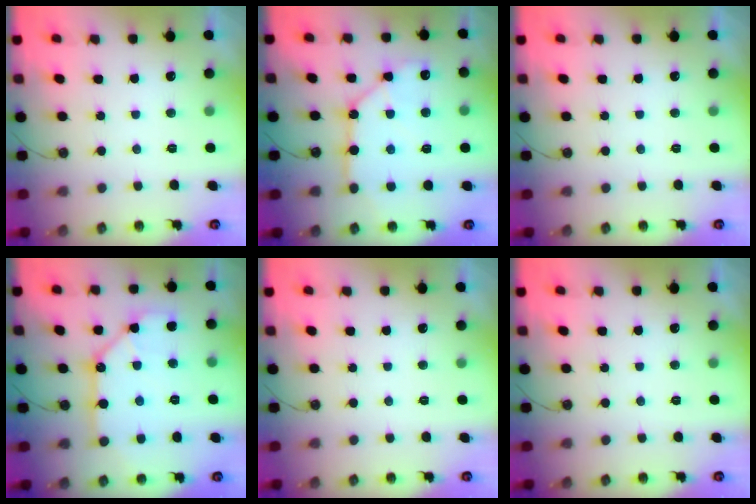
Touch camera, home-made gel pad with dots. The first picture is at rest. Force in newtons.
{"total": 12.1, "press": 12.0, "slide": 1.4}
{"total": 0.0}
{"total": 11.6, "press": 11.5, "slide": 1.5}
{"total": 0.0}
{"total": 0.0}